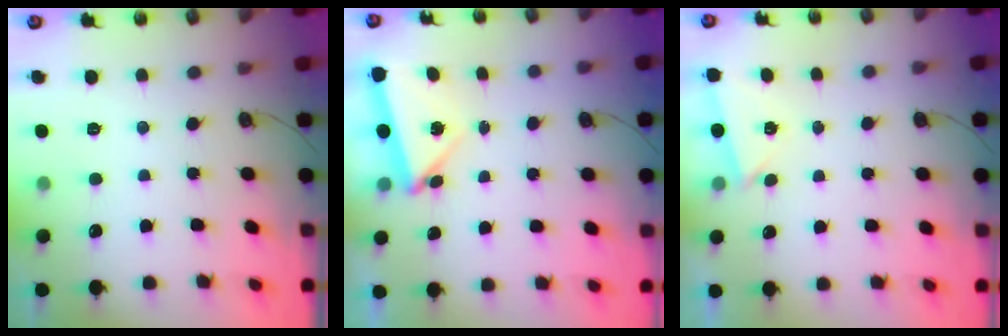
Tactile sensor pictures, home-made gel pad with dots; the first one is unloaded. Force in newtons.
{"total": 5.6, "press": 5.5, "slide": 0.6}
{"total": 2.4, "press": 1.8, "slide": 1.7}